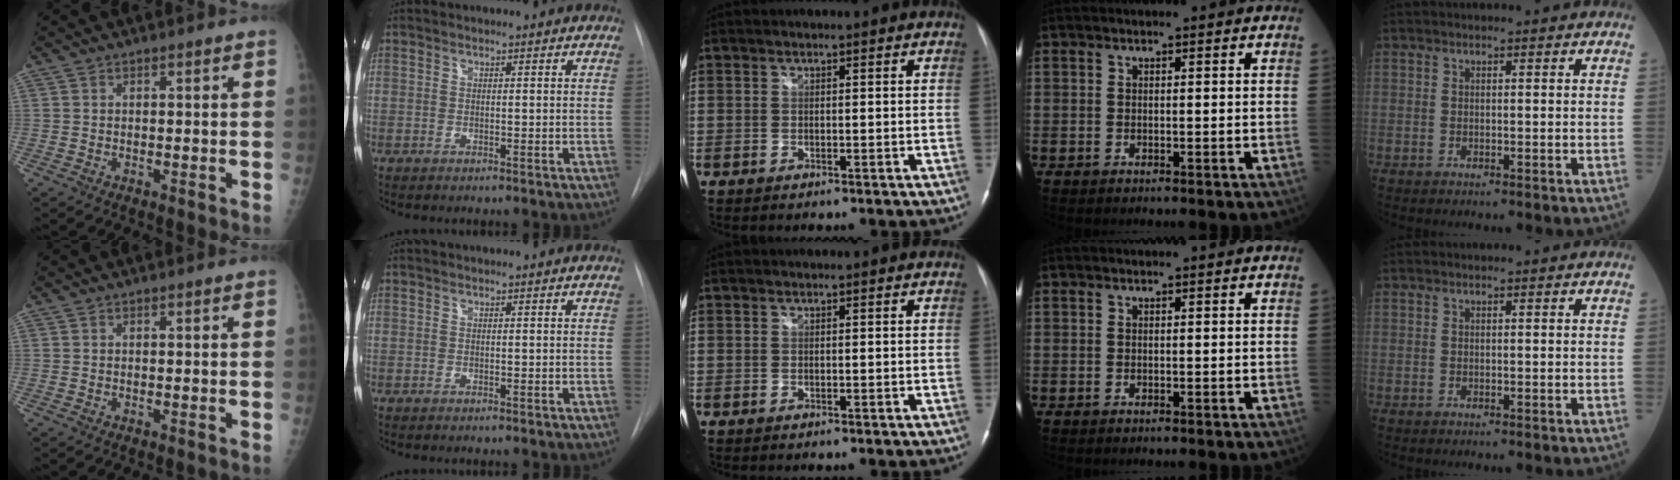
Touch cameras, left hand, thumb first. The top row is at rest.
{}